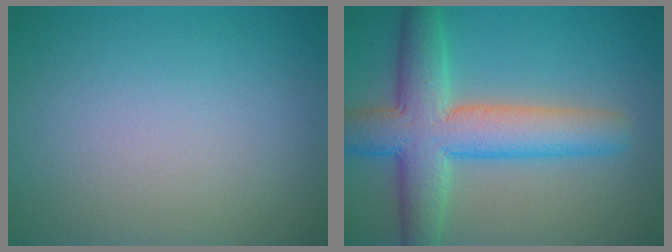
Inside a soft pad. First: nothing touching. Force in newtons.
{"total": 8.4, "press": 8.4, "slide": 0.4}